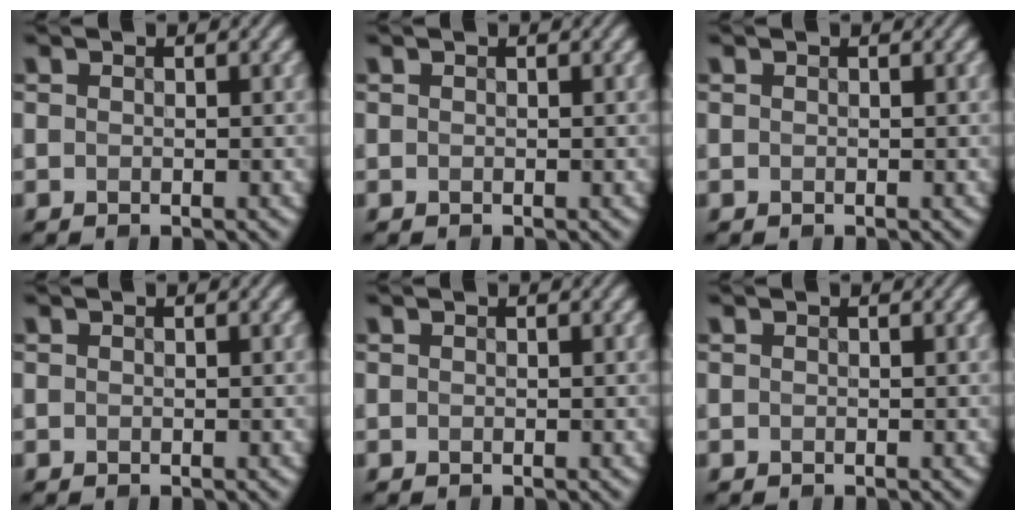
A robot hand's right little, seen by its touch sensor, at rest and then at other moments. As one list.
[{"total": 0.0}, {"total": 0.0}, {"total": 0.0}, {"total": 0.0}, {"total": 0.0}]